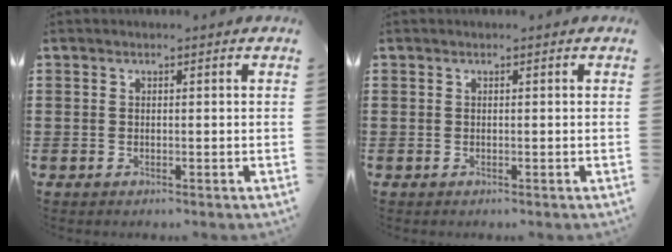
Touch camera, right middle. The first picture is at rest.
{"total": 0.0}